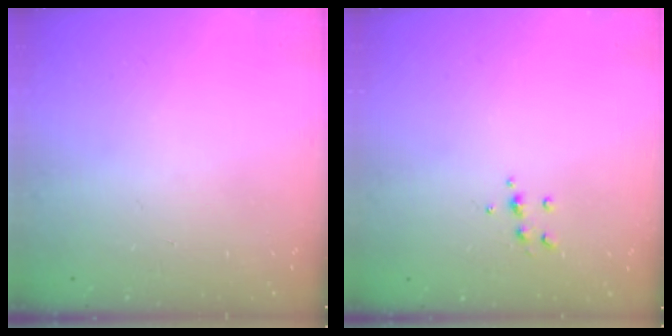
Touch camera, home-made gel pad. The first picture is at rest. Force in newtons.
{"total": 5.8, "press": 5.7, "slide": 0.8}